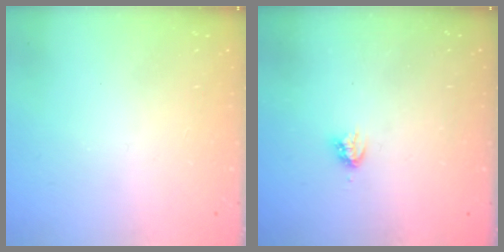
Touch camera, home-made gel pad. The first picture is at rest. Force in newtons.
{"total": 4.0, "press": 4.0, "slide": 0.4}